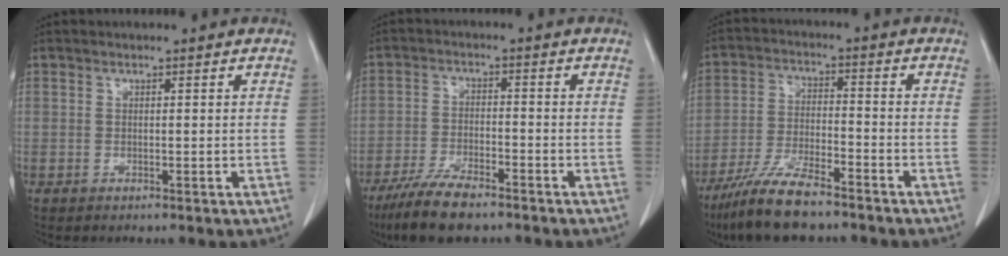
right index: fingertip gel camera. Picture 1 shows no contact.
{"total": 8.6, "force": [-6.6, 1.9, 5.2], "torque": [-0.100, -0.019, -0.120]}
{"total": 10.3, "force": [-8.1, 1.7, 6.0], "torque": [-0.120, -0.024, -0.151]}